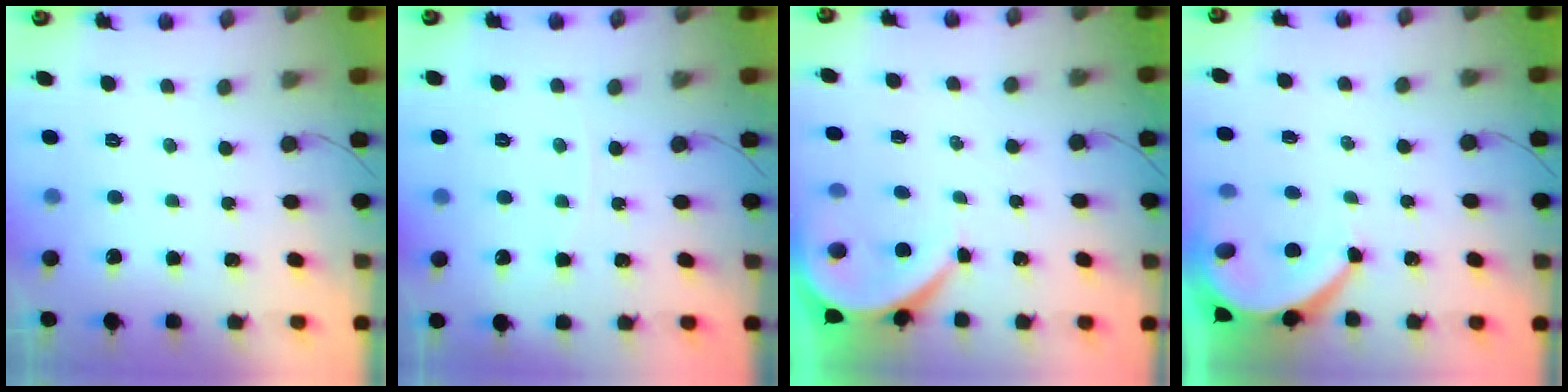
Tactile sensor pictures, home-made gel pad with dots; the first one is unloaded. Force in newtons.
{"total": 2.6, "press": 2.6, "slide": 0.2}
{"total": 5.1, "press": 5.0, "slide": 0.6}
{"total": 7.0, "press": 7.0, "slide": 0.2}